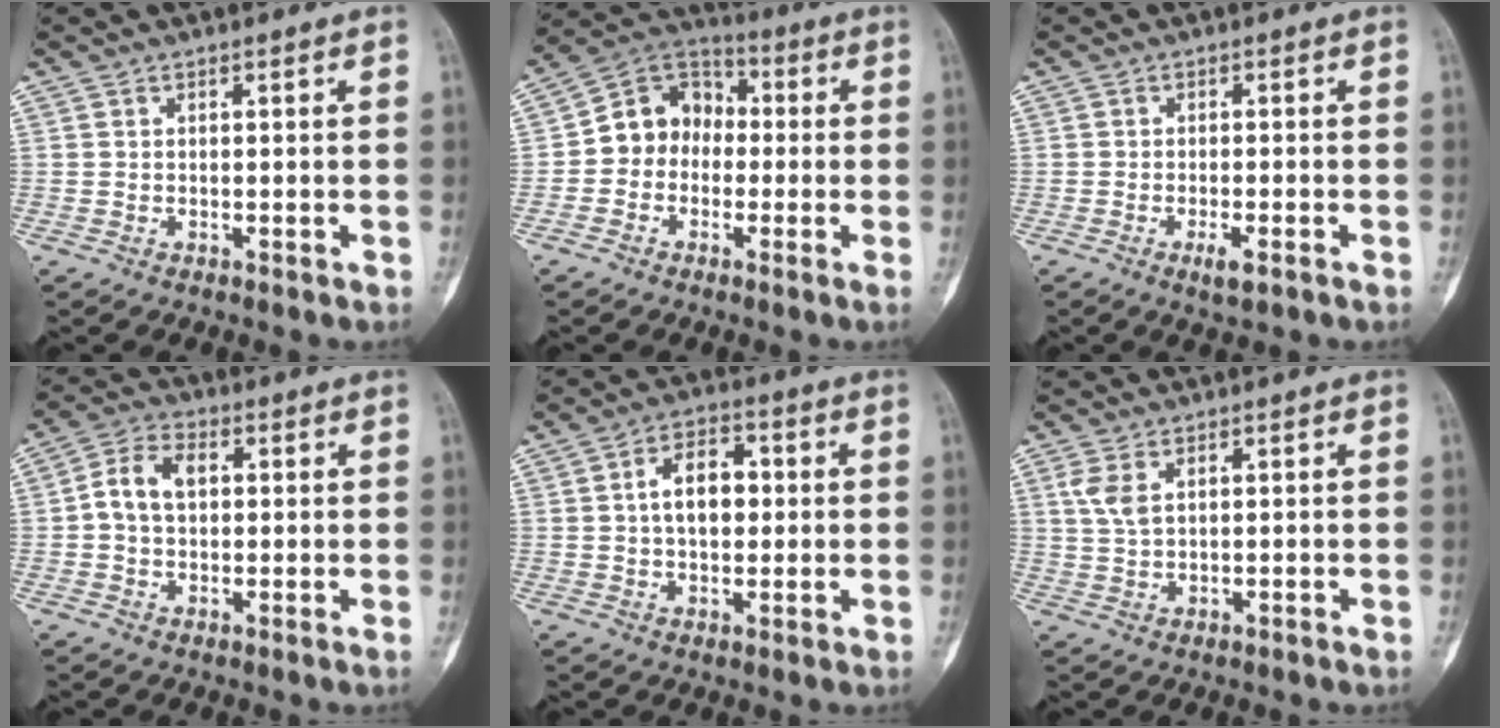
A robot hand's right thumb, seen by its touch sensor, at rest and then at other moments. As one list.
[{"total": 9.9, "force": [-0.9, 8.3, 5.3], "torque": [-0.060, 0.038, -0.036]}, {"total": 2.7, "force": [-1.3, 0.6, 2.2], "torque": [-0.042, -0.003, -0.024]}, {"total": 6.9, "force": [0.7, 4.6, 5.1], "torque": [-0.096, 0.021, 0.006]}, {"total": 8.4, "force": [0.7, 5.3, 6.5], "torque": [-0.086, 0.017, 0.005]}, {"total": 3.5, "force": [1.2, 1.7, 2.8], "torque": [-0.065, 0.002, 0.028]}]